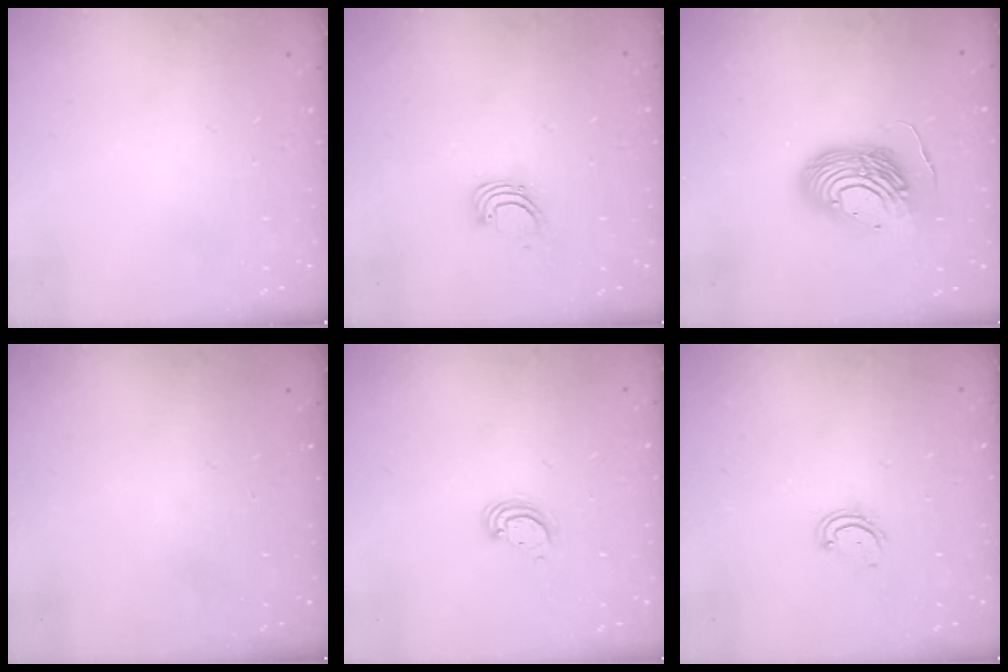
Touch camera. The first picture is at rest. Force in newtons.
{"total": 2.2, "press": 2.2, "slide": 0.2}
{"total": 13.9, "press": 13.7, "slide": 2.3}
{"total": 0.0}
{"total": 3.9, "press": 3.9, "slide": 0.4}
{"total": 3.5, "press": 3.5, "slide": 0.3}